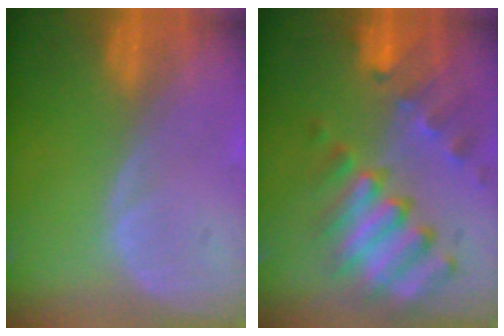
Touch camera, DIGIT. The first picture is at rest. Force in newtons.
{"total": 10.2, "press": 8.9, "slide": 5.0}